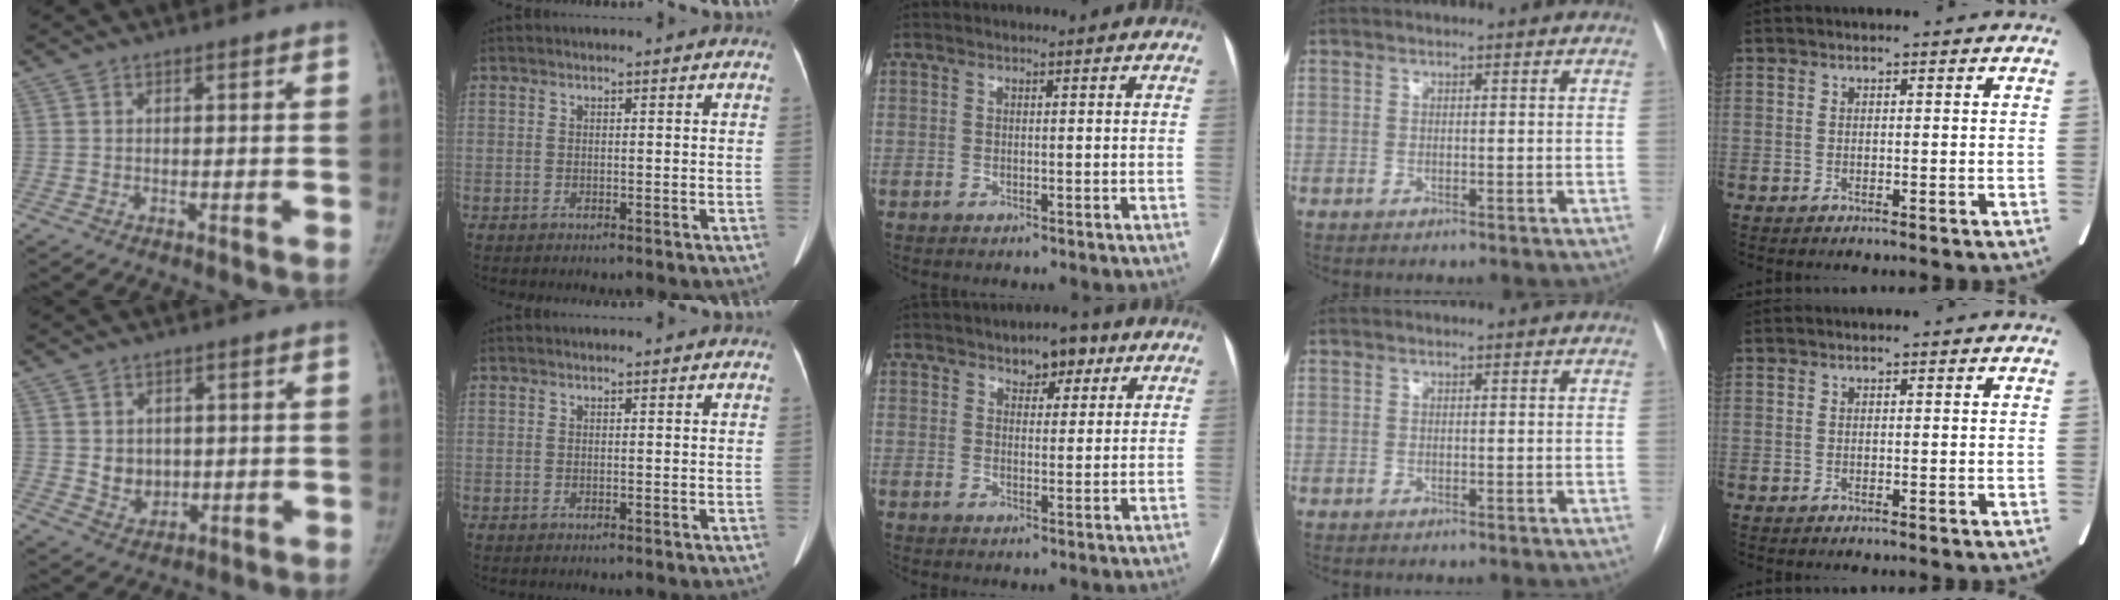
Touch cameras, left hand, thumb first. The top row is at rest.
{"thumb": {"total": 5.0, "force": [0.5, 4.3, 2.7], "torque": [-0.021, -0.009, 0.021]}, "middle": {"total": 4.6, "force": [3.0, 2.4, 2.6], "torque": [-0.034, 0.009, 0.043]}}